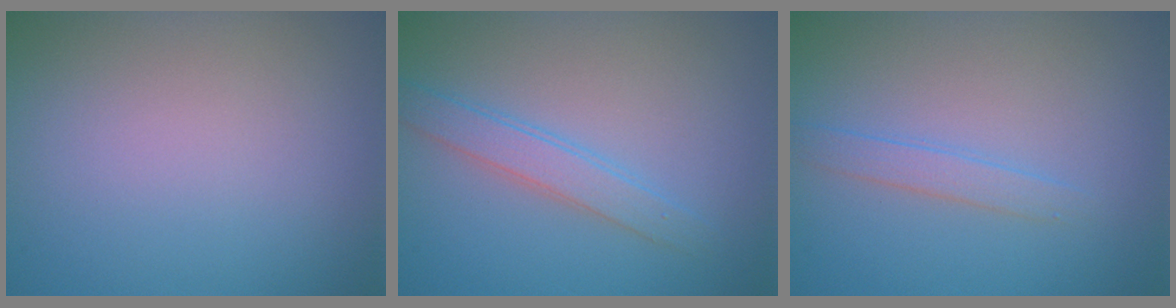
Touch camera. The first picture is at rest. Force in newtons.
{"total": 2.5, "press": 2.5, "slide": 0.2}
{"total": 1.5, "press": 1.5, "slide": 0.0}